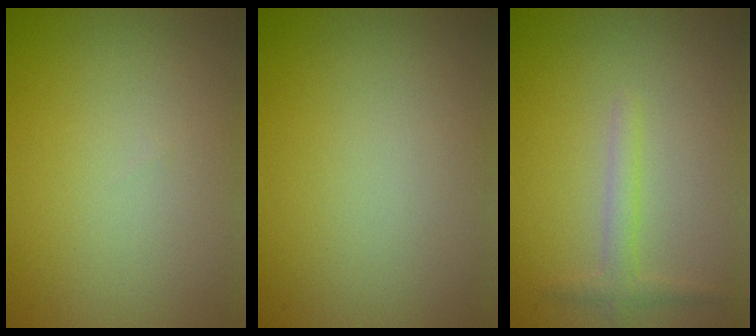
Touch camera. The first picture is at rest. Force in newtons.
{"total": 0.0}
{"total": 1.6, "press": 1.6, "slide": 0.1}